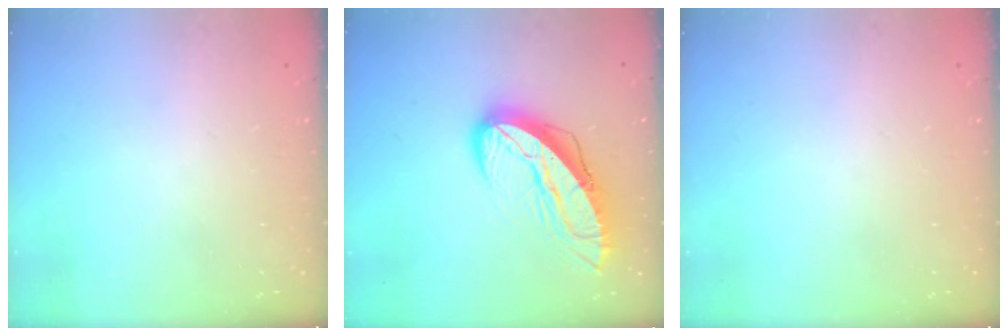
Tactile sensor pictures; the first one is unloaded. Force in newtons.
{"total": 12.4, "press": 12.3, "slide": 1.3}
{"total": 0.0}